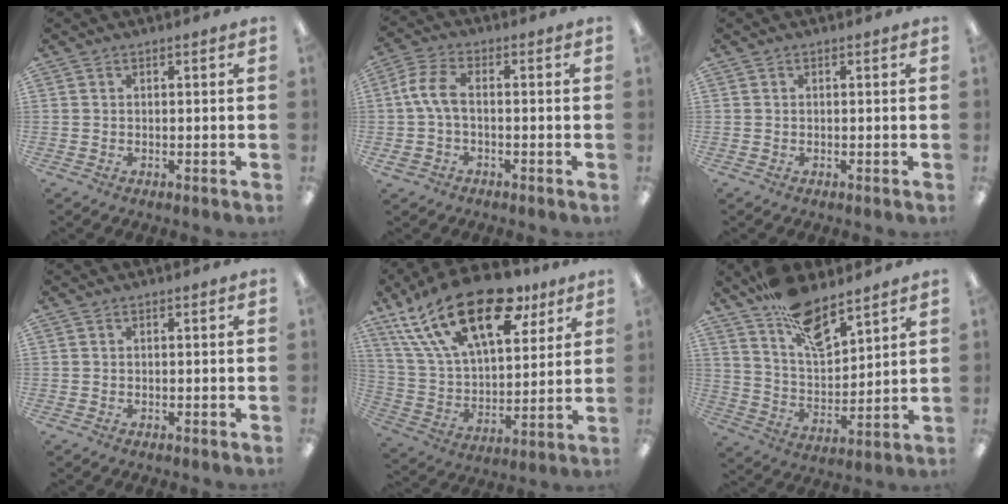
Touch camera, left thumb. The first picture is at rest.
{"total": 8.0, "force": [-0.1, 4.4, 6.6], "torque": [-0.143, 0.007, -0.003]}
{"total": 0.0}
{"total": 0.0}
{"total": 25.8, "force": [14.9, 12.6, 17.0], "torque": [-0.305, -0.073, 0.260]}
{"total": 13.7, "force": [10.5, 5.3, 7.1], "torque": [-0.119, -0.065, 0.190]}